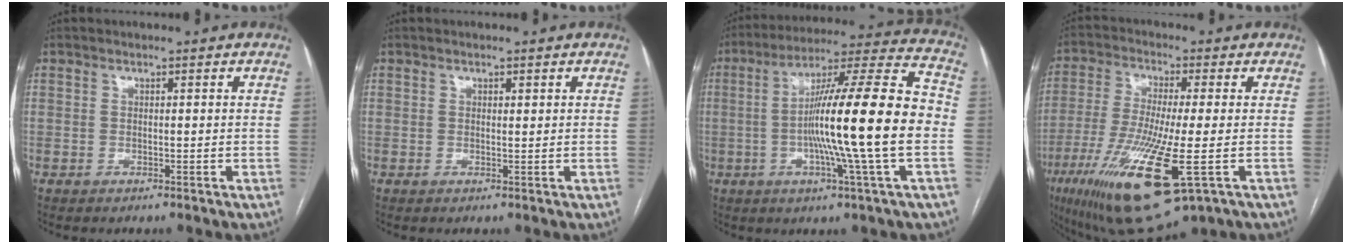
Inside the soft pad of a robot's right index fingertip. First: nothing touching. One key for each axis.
{"total": 0.6, "fx": 0.3, "fy": 0.2, "fz": 0.4, "tx": -0.008, "ty": -0.002, "tz": 0.005}
{"total": 20.7, "fx": -2.4, "fy": -0.9, "fz": 20.5, "tx": -0.331, "ty": 0.003, "tz": -0.056}
{"total": 17.6, "fx": -6.4, "fy": 2.5, "fz": 16.2, "tx": -0.336, "ty": -0.051, "tz": -0.107}